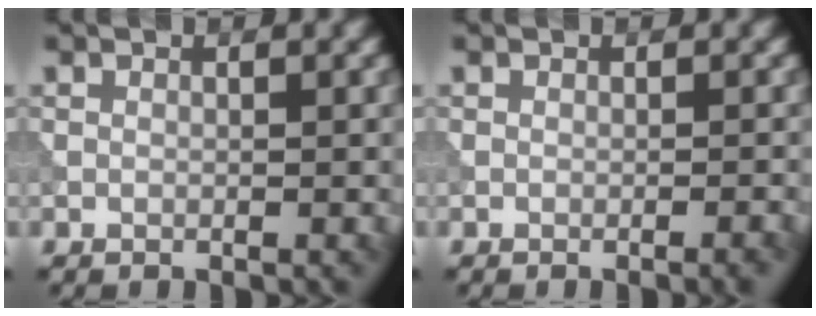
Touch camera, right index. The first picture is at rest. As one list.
[{"total": 1.4, "force": [-0.5, 0.4, 1.3], "torque": [-0.010, 0.004, -0.011]}]